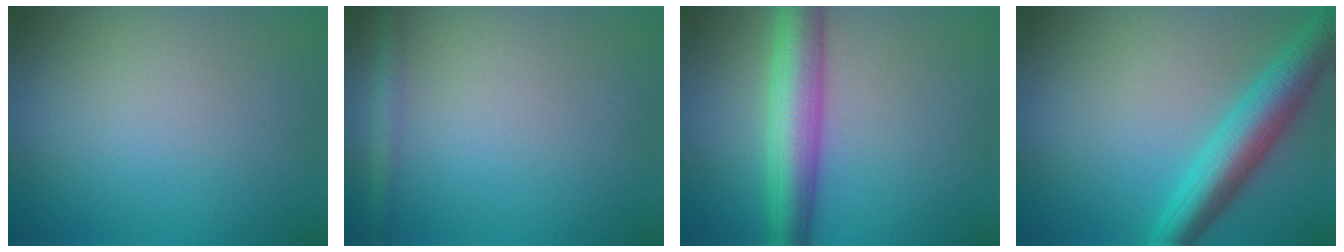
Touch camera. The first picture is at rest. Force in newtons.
{"total": 1.6, "press": 1.6, "slide": 0.1}
{"total": 6.3, "press": 6.3, "slide": 0.1}
{"total": 6.1, "press": 6.1, "slide": 0.1}